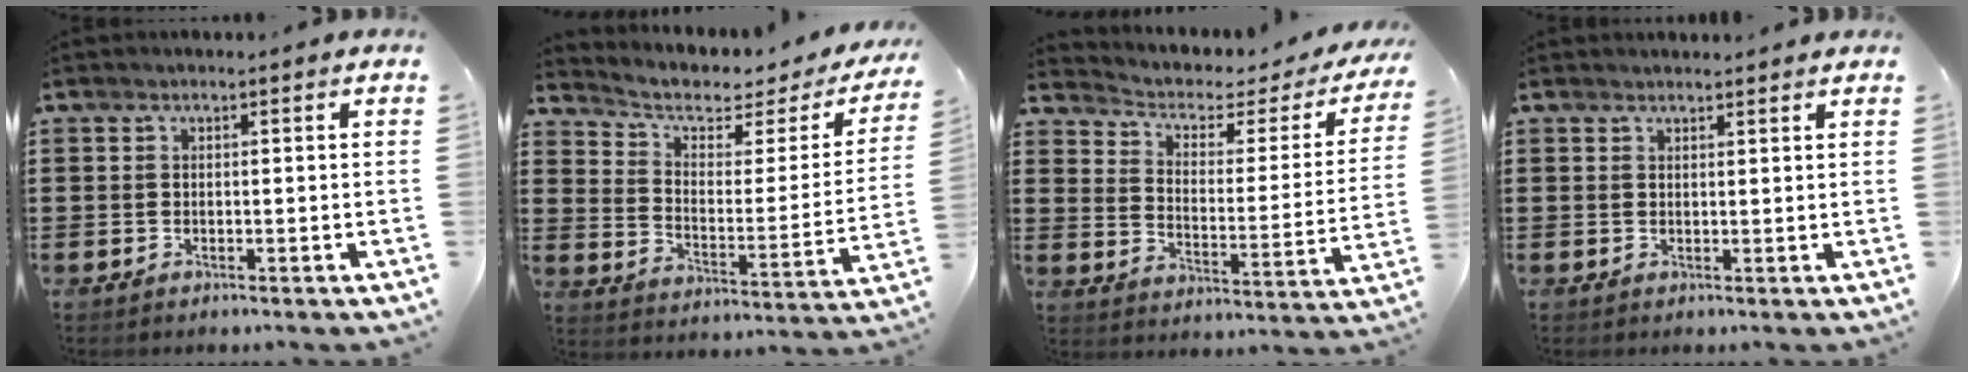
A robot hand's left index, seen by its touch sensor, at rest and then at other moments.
{"total": 4.2, "force": [2.7, 1.9, 2.6], "torque": [-0.067, -0.015, 0.040]}
{"total": 2.8, "force": [1.7, 1.5, 1.7], "torque": [-0.048, -0.014, 0.019]}
{"total": 1.3, "force": [1.3, 0.2, 0.1], "torque": [-0.004, 0.001, 0.025]}